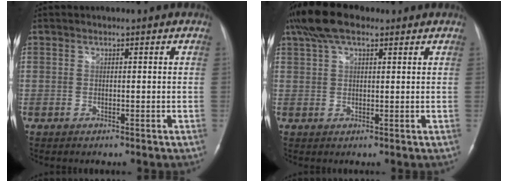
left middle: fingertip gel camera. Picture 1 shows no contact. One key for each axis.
{"total": 7.7, "fx": 5.1, "fy": 2.9, "fz": 5.0, "tx": -0.106, "ty": 0.032, "tz": 0.094}